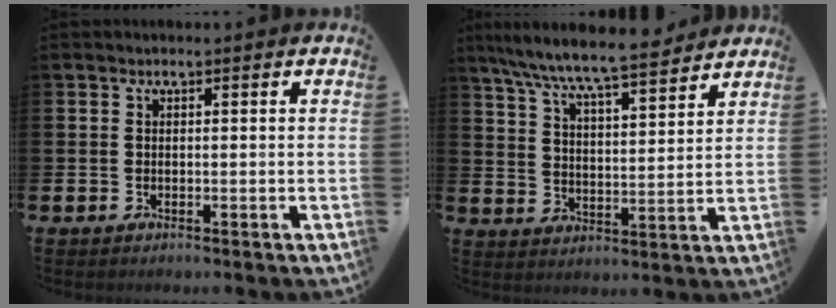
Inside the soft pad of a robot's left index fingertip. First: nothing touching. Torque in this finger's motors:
{"motor_torque": [1.07, -1.07, 1.05, 0.21]}